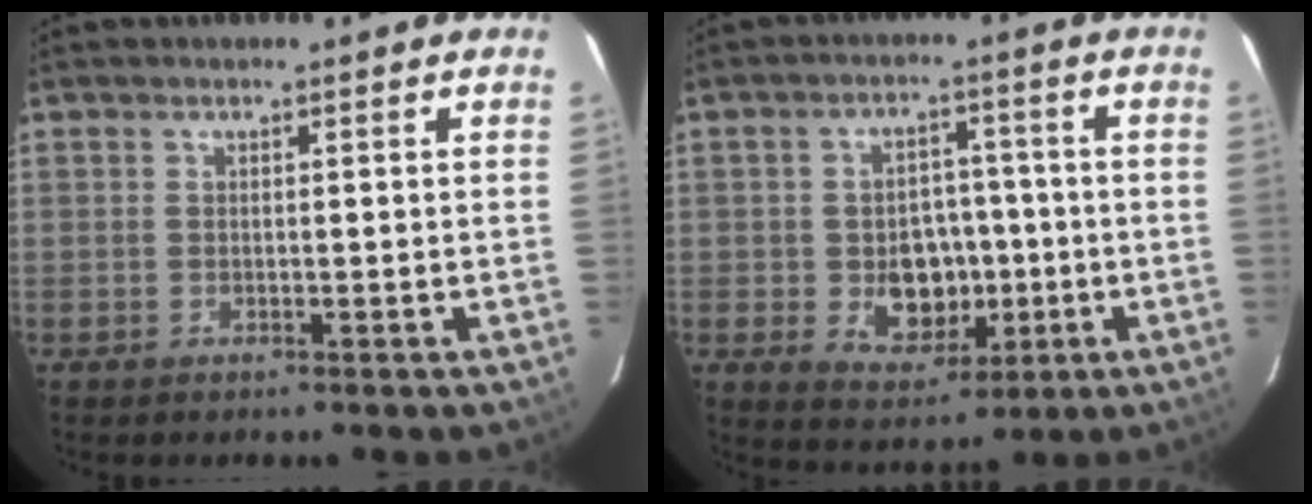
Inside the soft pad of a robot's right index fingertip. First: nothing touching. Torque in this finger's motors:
{"motor_torque": [0.35, 0.08, 0.10, 0.00]}